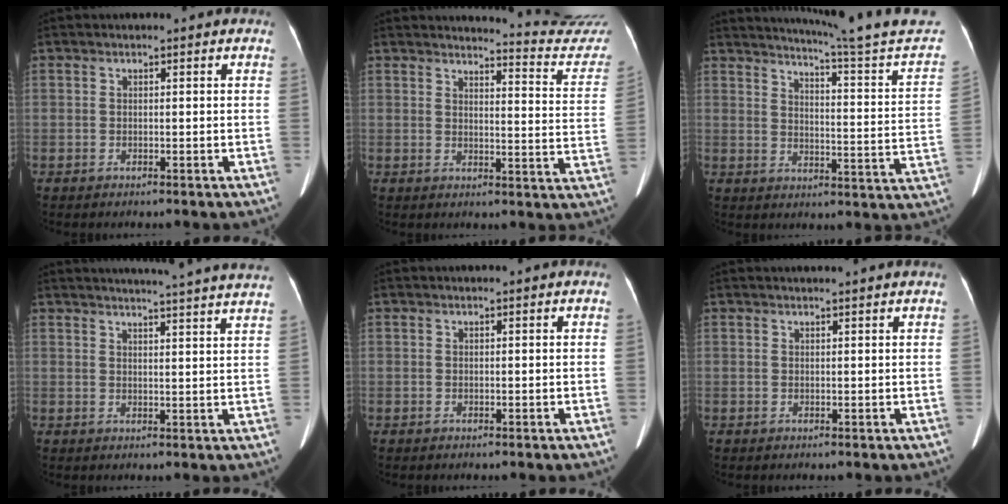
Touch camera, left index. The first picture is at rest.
{"total": 15.0, "force": [15.0, -0.3, 1.1], "torque": [0.002, -0.118, 0.142]}
{"total": 21.5, "force": [19.9, -1.9, 7.7], "torque": [-0.121, -0.102, 0.239]}
{"total": 18.6, "force": [17.5, -1.1, 6.4], "torque": [-0.096, -0.042, 0.202]}
{"total": 1.2, "force": [1.1, -0.1, 0.4], "torque": [-0.008, 0.012, 0.019]}
{"total": 4.2, "force": [3.9, -0.6, 1.4], "torque": [-0.016, 0.017, 0.044]}